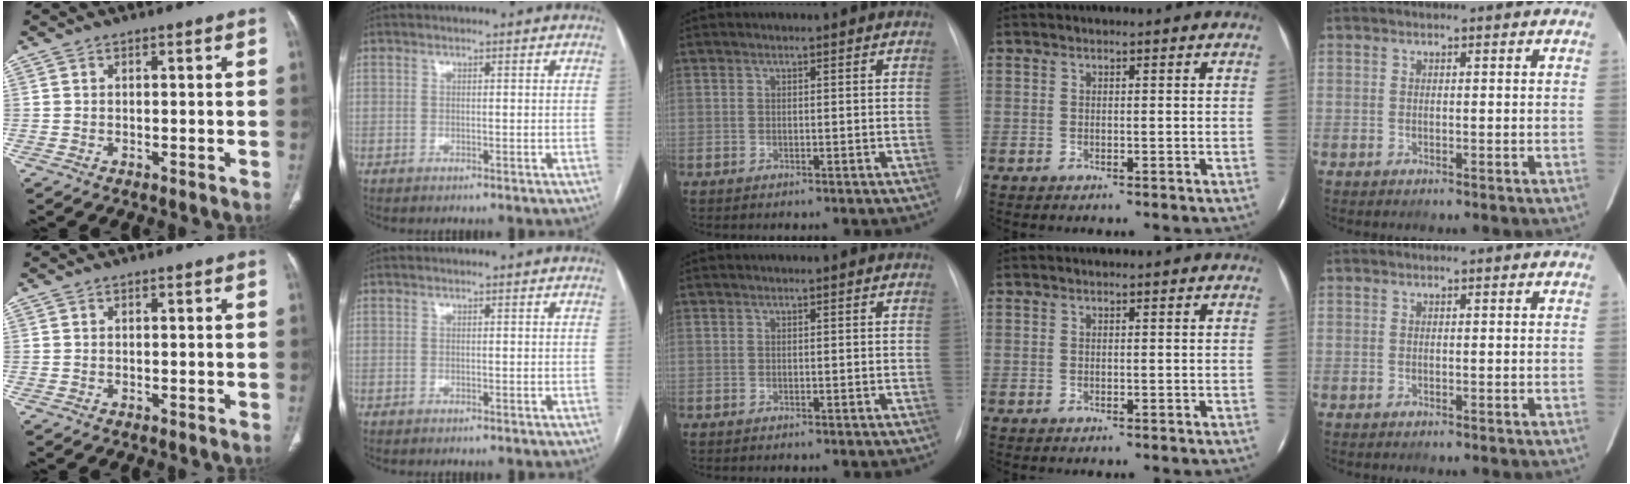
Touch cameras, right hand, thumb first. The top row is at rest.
{}